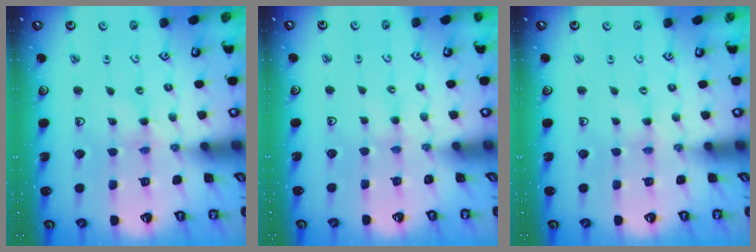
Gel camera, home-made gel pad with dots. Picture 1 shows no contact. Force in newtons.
{"total": 1.9, "press": 1.9, "slide": 0.3}
{"total": 0.0}